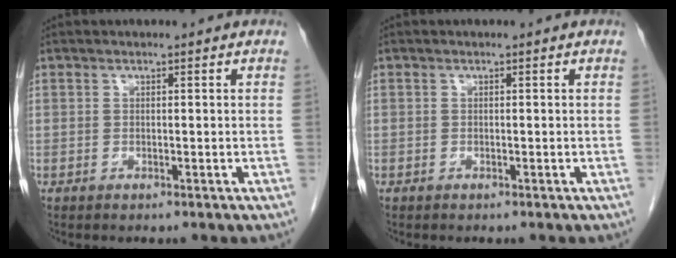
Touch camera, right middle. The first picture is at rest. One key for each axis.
{"total": 0.0}